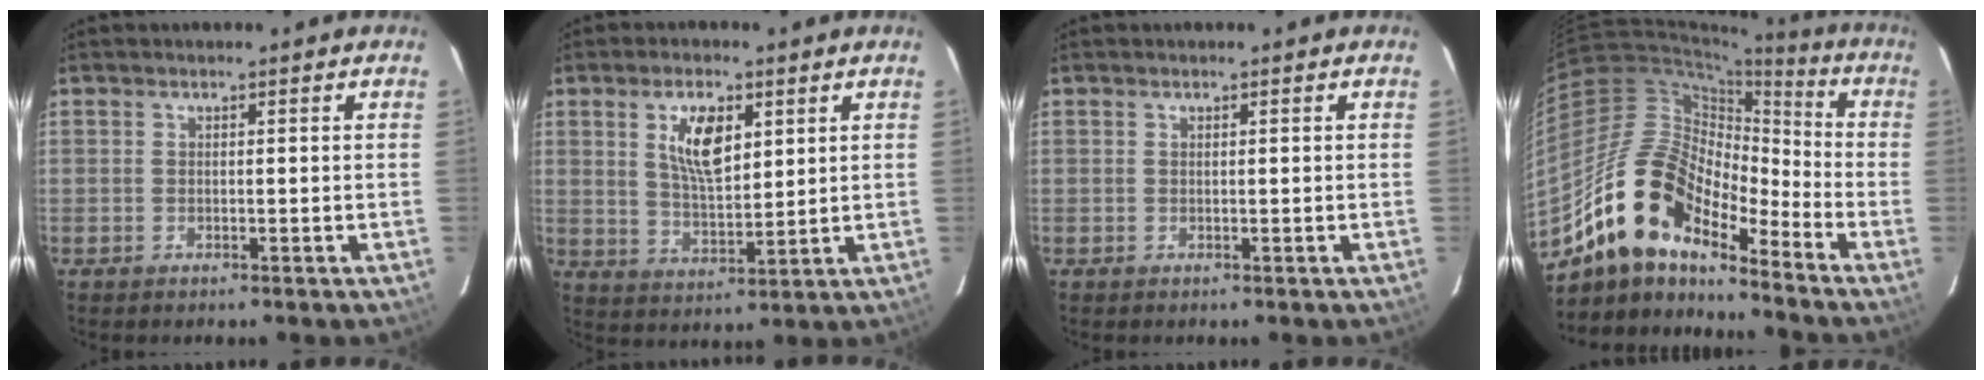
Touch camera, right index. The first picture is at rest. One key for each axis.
{"total": 8.7, "fx": 3.4, "fy": 3.9, "fz": 7.0, "tx": -0.127, "ty": 0.003, "tz": 0.068}
{"total": 0.0}
{"total": 16.2, "fx": -12.6, "fy": 5.9, "fz": 8.4, "tx": -0.144, "ty": 0.008, "tz": -0.247}